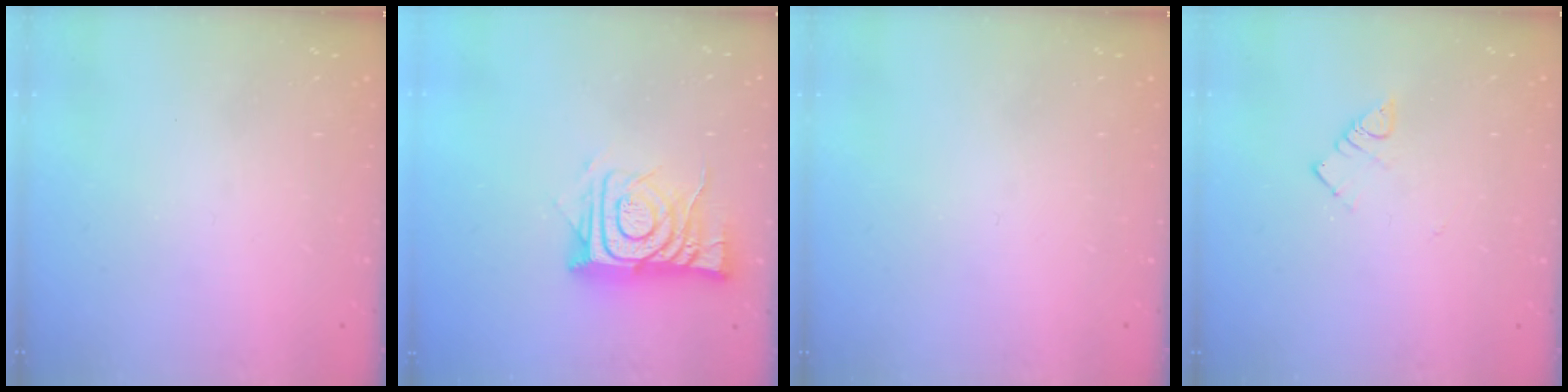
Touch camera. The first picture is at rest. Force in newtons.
{"total": 12.5, "press": 12.5, "slide": 1.1}
{"total": 0.0}
{"total": 3.2, "press": 3.2, "slide": 0.2}